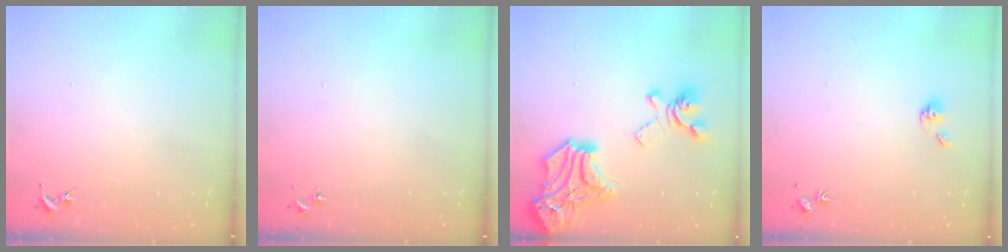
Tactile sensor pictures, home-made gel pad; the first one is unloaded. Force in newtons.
{"total": 0.0}
{"total": 24.6, "press": 24.6, "slide": 0.7}
{"total": 5.8, "press": 5.3, "slide": 2.3}